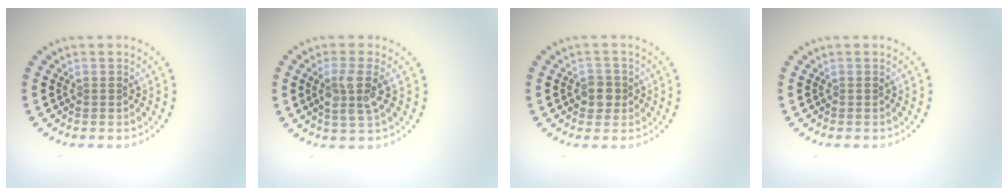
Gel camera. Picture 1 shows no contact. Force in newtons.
{"total": 3.0, "press": 2.7, "slide": 1.3}
{"total": 2.1, "press": 2.0, "slide": 0.8}
{"total": 0.0}